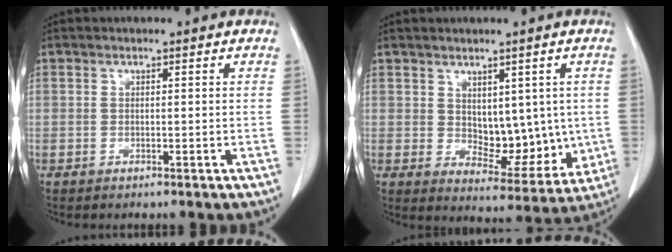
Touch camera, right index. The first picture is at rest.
{"total": 9.0, "force": [0.9, 5.2, 7.3], "torque": [-0.084, -0.006, 0.031]}